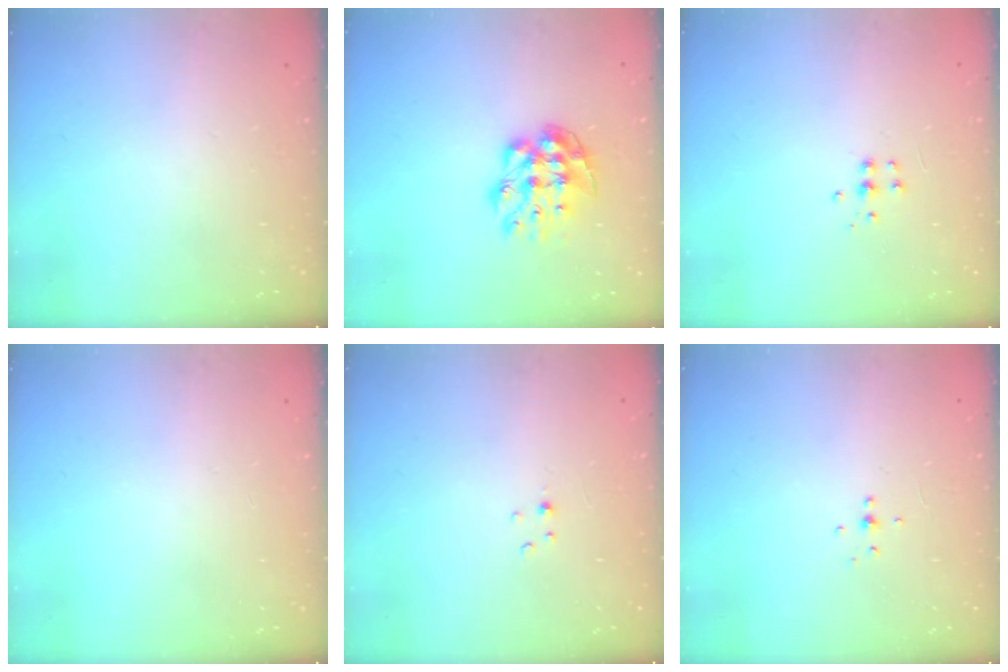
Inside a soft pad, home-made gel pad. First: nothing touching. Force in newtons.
{"total": 9.6, "press": 9.6, "slide": 0.7}
{"total": 4.0, "press": 3.9, "slide": 0.5}
{"total": 0.0}
{"total": 1.5, "press": 1.4, "slide": 0.2}
{"total": 3.4, "press": 3.3, "slide": 0.8}